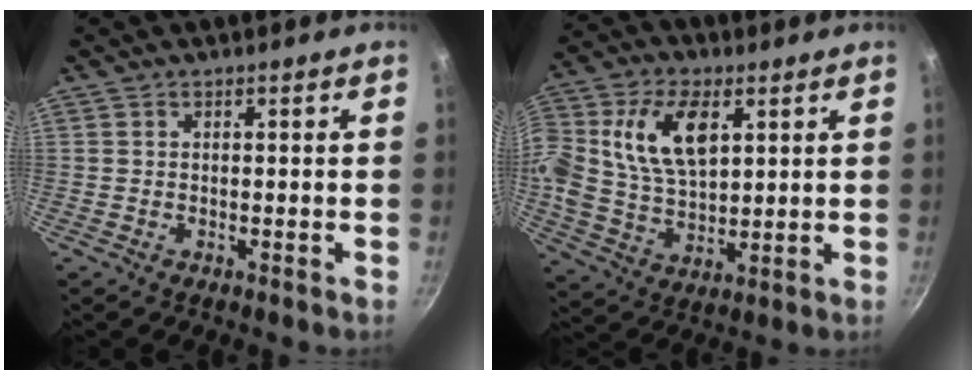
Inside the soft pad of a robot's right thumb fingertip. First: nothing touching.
{"total": 16.8, "force": [4.9, 10.4, 12.2], "torque": [-0.232, 0.004, 0.088]}